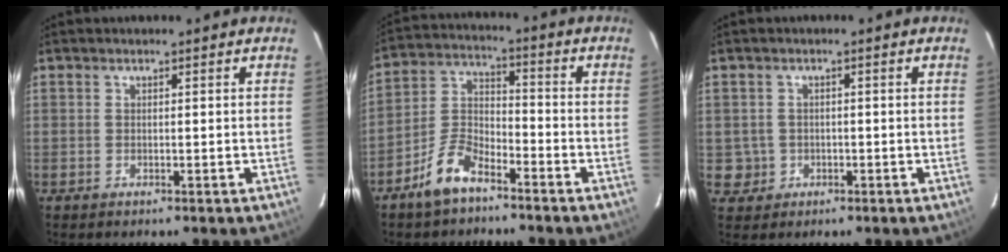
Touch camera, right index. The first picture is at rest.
{"total": 8.4, "force": [-6.2, 3.3, 4.7], "torque": [-0.110, 0.015, -0.121]}
{"total": 3.4, "force": [-0.5, 3.4, 0.0], "torque": [0.001, 0.014, 0.000]}